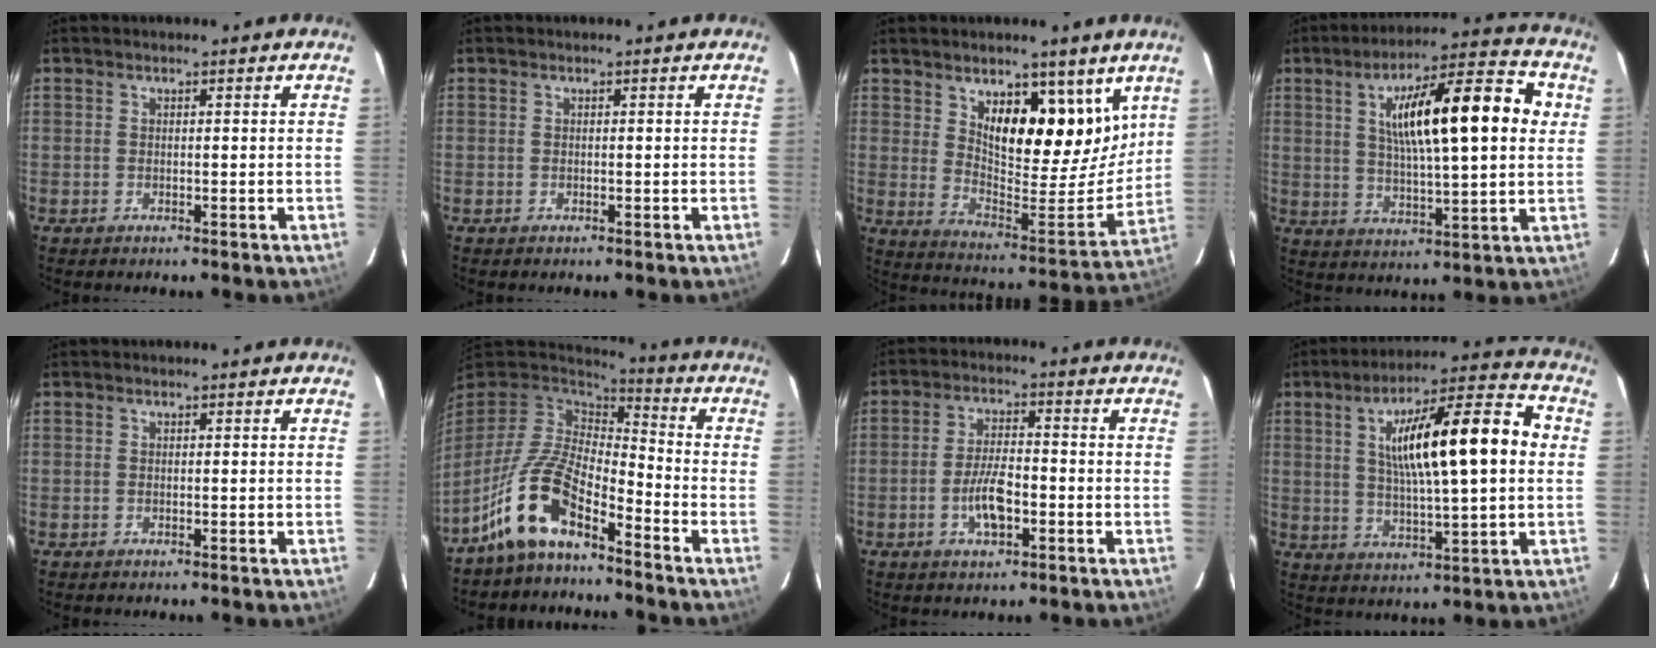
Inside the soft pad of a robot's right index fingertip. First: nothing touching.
{"total": 0.0}
{"total": 14.8, "force": [7.3, 5.8, 11.6], "torque": [-0.154, -0.012, 0.128]}
{"total": 18.2, "force": [4.4, 3.2, 17.4], "torque": [-0.275, 0.030, 0.065]}
{"total": 0.0}
{"total": 11.6, "force": [-7.8, 3.5, 7.8], "torque": [-0.174, 0.014, -0.152]}
{"total": 6.3, "force": [-2.1, 2.1, 5.6], "torque": [-0.111, 0.005, -0.037]}
{"total": 17.7, "force": [2.9, 2.5, 17.3], "torque": [-0.282, 0.028, 0.044]}